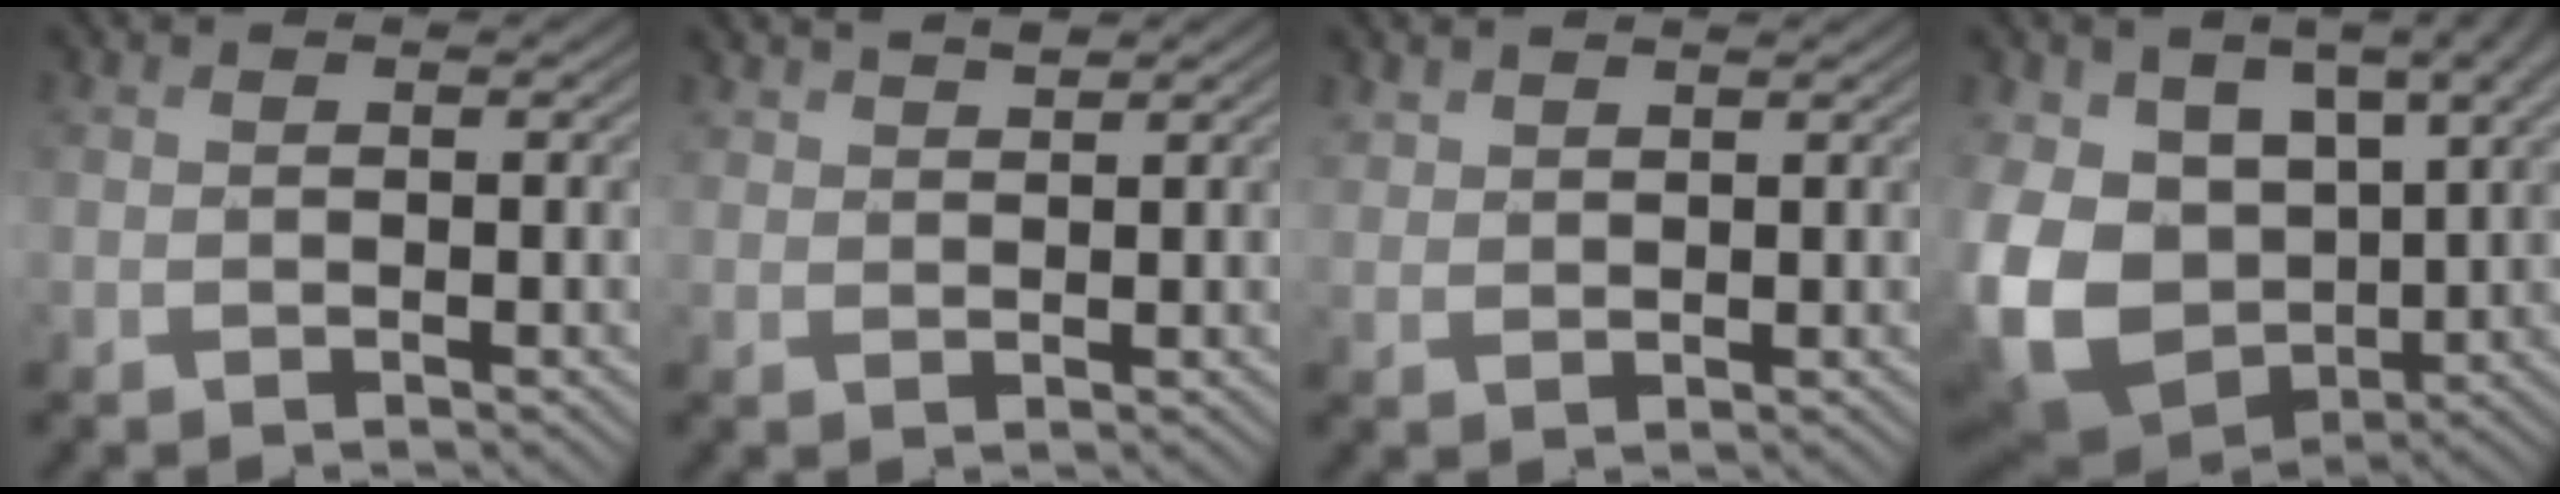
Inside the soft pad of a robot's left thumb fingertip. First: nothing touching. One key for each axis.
{"total": 2.2, "fx": 2.0, "fy": 0.7, "fz": 0.9, "tx": -0.019, "ty": 0.005, "tz": 0.043}
{"total": 2.4, "fx": 2.1, "fy": 0.9, "fz": 0.7, "tx": -0.017, "ty": 0.002, "tz": 0.050}
{"total": 18.9, "fx": 2.1, "fy": 13.1, "fz": 13.4, "tx": -0.292, "ty": -0.038, "tz": 0.090}